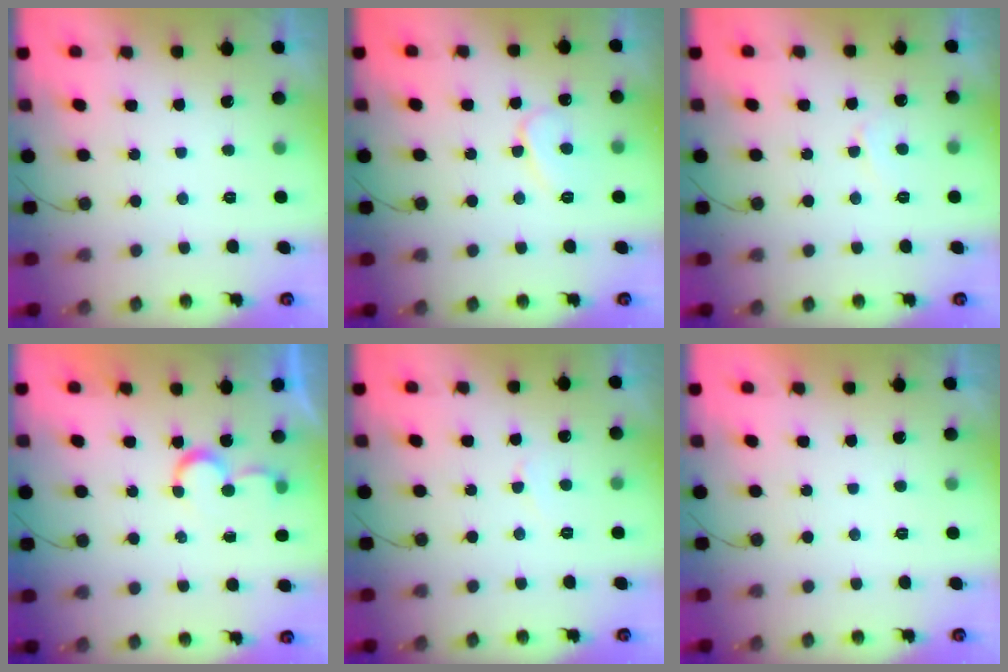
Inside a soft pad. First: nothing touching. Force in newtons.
{"total": 7.2, "press": 7.2, "slide": 0.7}
{"total": 3.7, "press": 3.7, "slide": 0.3}
{"total": 4.7, "press": 4.6, "slide": 0.4}
{"total": 3.4, "press": 3.3, "slide": 0.4}
{"total": 1.8, "press": 1.8, "slide": 0.1}